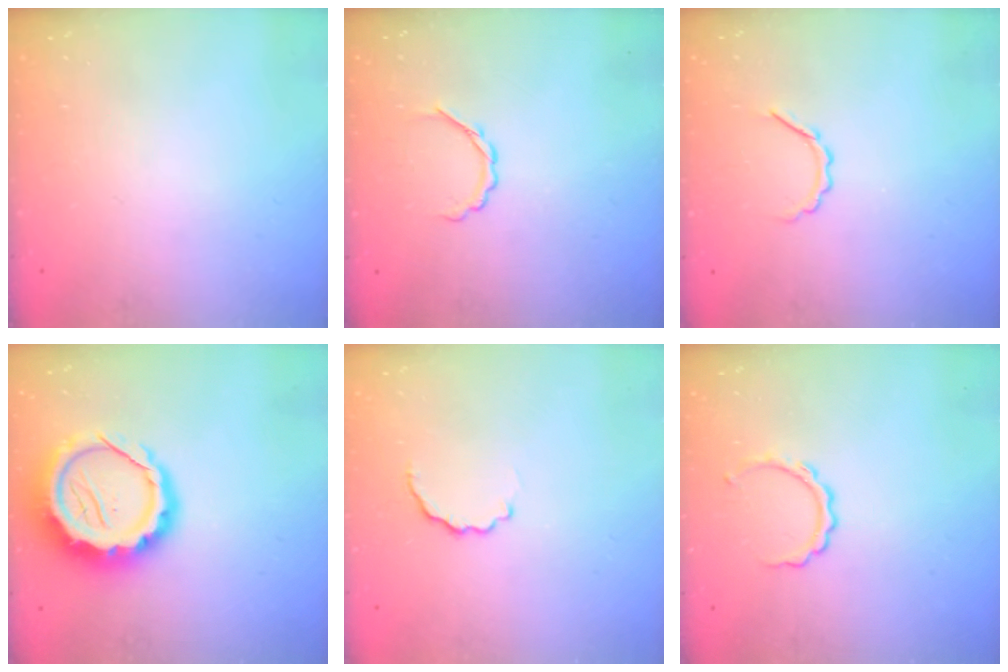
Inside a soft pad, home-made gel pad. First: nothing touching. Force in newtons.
{"total": 3.0, "press": 2.8, "slide": 0.9}
{"total": 3.6, "press": 3.5, "slide": 0.7}
{"total": 15.1, "press": 14.7, "slide": 3.3}
{"total": 5.0, "press": 4.8, "slide": 1.3}
{"total": 5.9, "press": 5.9, "slide": 0.2}